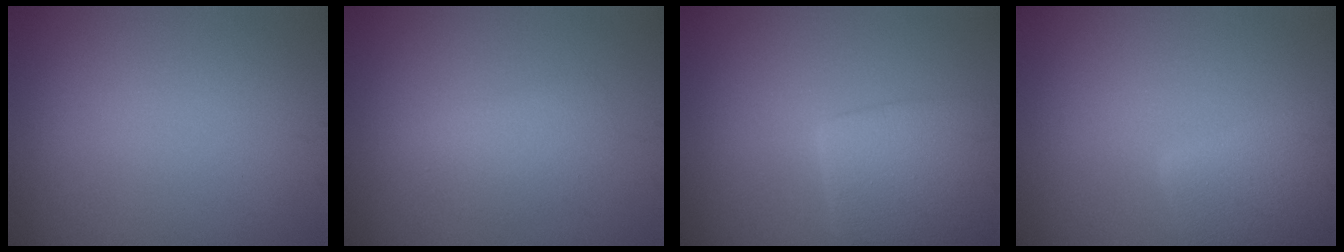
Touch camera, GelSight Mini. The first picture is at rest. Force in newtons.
{"total": 2.3, "press": 2.3, "slide": 0.2}
{"total": 6.9, "press": 6.9, "slide": 0.4}
{"total": 5.2, "press": 5.2, "slide": 0.3}